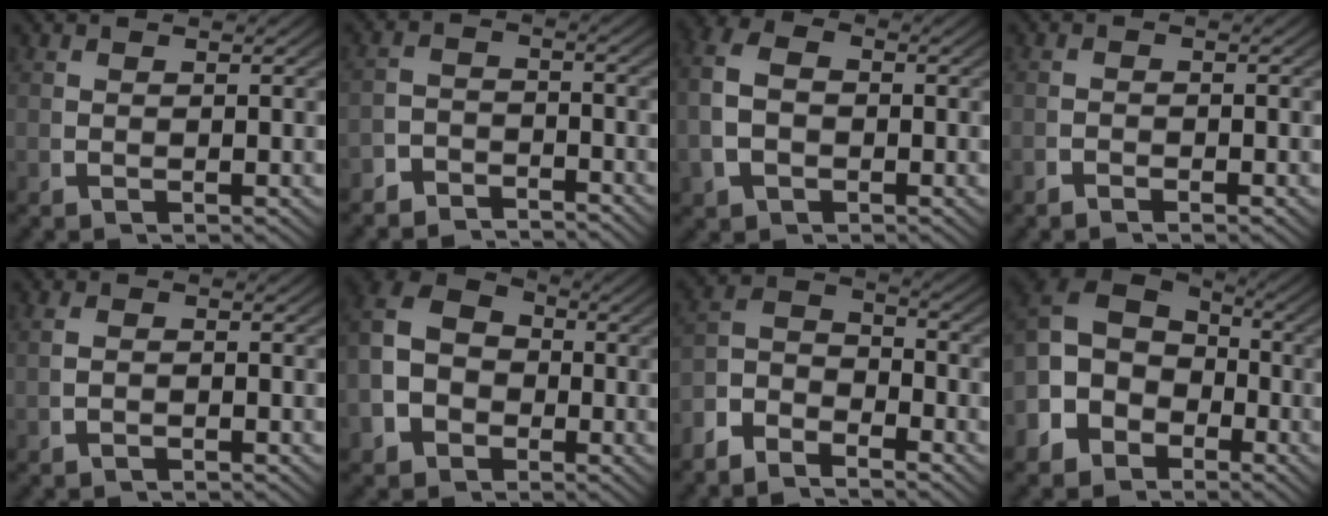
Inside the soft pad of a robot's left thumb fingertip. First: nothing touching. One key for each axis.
{"total": 4.0, "fx": -3.9, "fy": 0.9, "fz": 0.1, "tx": 0.009, "ty": -0.013, "tz": -0.069}
{"total": 5.0, "fx": -0.2, "fy": 3.8, "fz": 3.3, "tx": -0.079, "ty": -0.004, "tz": 0.000}
{"total": 0.8, "fx": -0.8, "fy": 0.1, "fz": 0.1, "tx": 0.005, "ty": 0.000, "tz": -0.020}
{"total": 0.7, "fx": -0.4, "fy": 0.4, "fz": 0.4, "tx": -0.011, "ty": 0.006, "tz": -0.009}
{"total": 9.4, "fx": 0.4, "fy": 8.0, "fz": 4.9, "tx": -0.104, "ty": -0.007, "tz": 0.002}
{"total": 5.3, "fx": -1.3, "fy": 3.9, "fz": 3.4, "tx": -0.053, "ty": -0.006, "tz": -0.037}
{"total": 8.8, "fx": 1.0, "fy": 6.9, "fz": 5.4, "tx": -0.119, "ty": -0.007, "tz": 0.018}